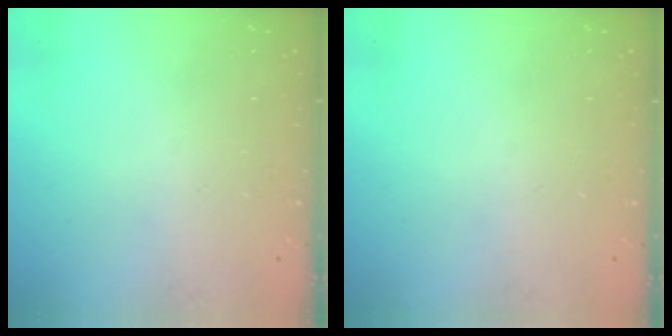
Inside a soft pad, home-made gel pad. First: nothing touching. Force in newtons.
{"total": 0.0}